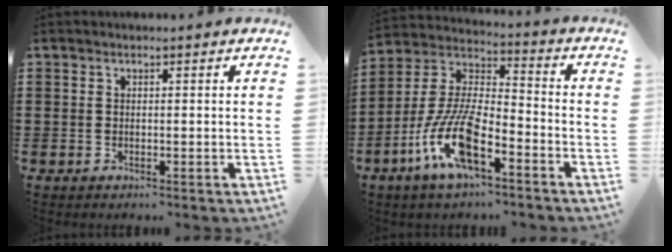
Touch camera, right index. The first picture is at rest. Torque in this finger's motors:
{"motor_torque": [2.14, 0.00, 1.05, 0.21]}